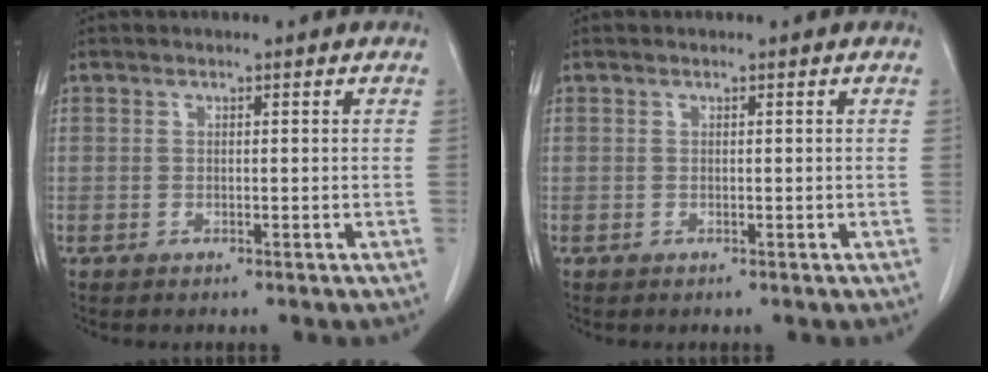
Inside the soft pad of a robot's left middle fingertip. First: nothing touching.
{"total": 0.0}